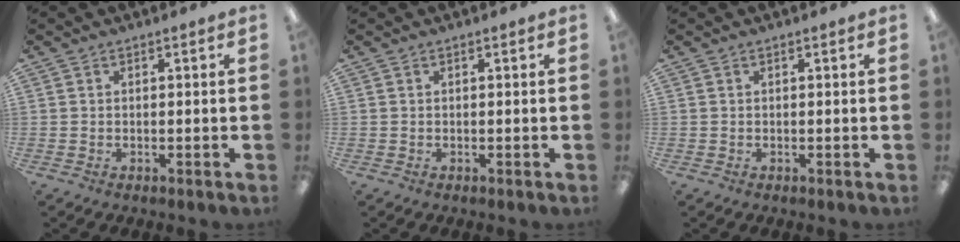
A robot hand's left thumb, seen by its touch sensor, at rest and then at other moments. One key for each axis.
{"total": 0.0}
{"total": 0.0}